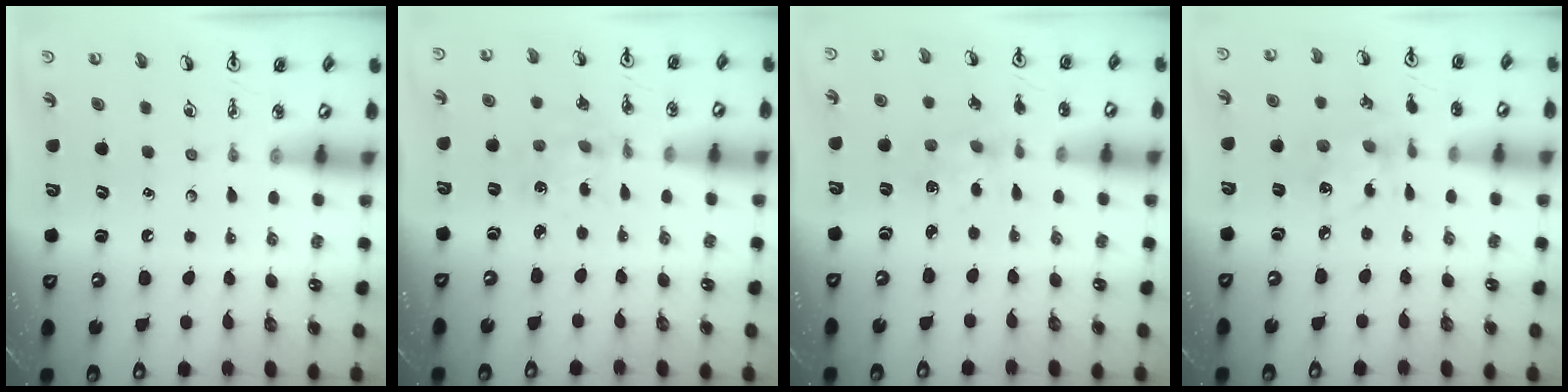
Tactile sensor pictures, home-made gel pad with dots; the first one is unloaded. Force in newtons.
{"total": 3.5, "press": 3.5, "slide": 0.3}
{"total": 1.6, "press": 1.6, "slide": 0.5}
{"total": 6.3, "press": 6.3, "slide": 0.7}